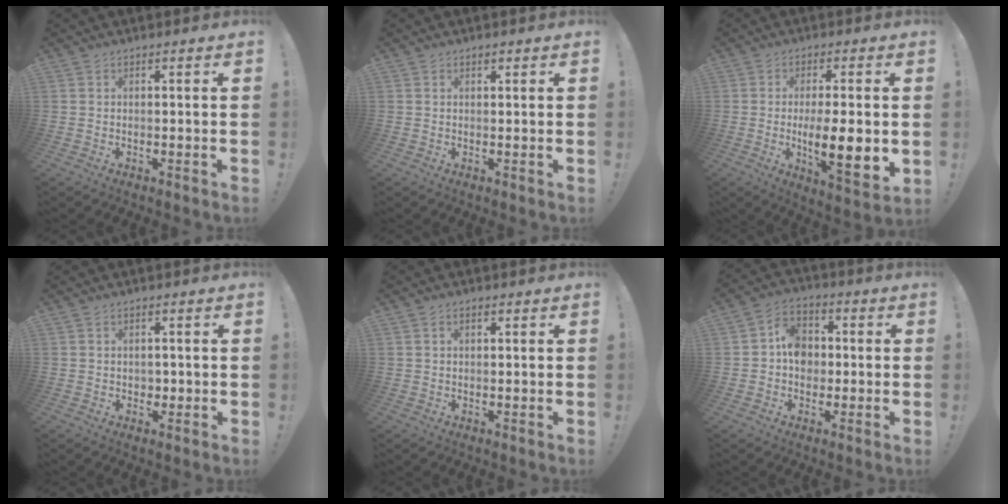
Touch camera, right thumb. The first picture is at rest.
{"total": 0.7, "force": [0.5, 0.4, 0.1], "torque": [0.004, -0.003, 0.010]}
{"total": 12.7, "force": [-1.3, 3.1, 12.3], "torque": [-0.217, -0.008, -0.024]}
{"total": 1.7, "force": [0.0, 1.6, 0.4], "torque": [-0.004, 0.002, -0.001]}
{"total": 1.3, "force": [0.6, 0.6, 1.0], "torque": [-0.016, 0.000, 0.010]}
{"total": 8.8, "force": [-0.2, 7.5, 4.6], "torque": [-0.065, 0.015, 0.002]}